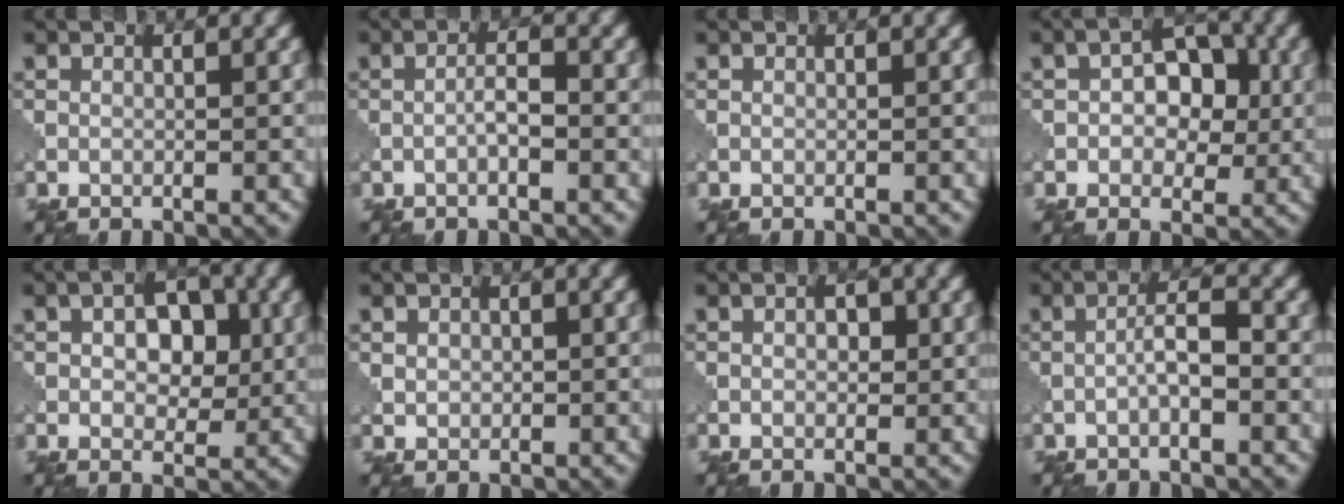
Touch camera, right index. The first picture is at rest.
{"total": 1.6, "force": [-0.6, 0.3, 1.5], "torque": [-0.028, 0.006, -0.014]}
{"total": 0.0}
{"total": 5.0, "force": [0.4, 3.4, 3.7], "torque": [-0.043, 0.004, -0.003]}
{"total": 5.1, "force": [0.8, 3.1, 4.0], "torque": [-0.057, 0.002, 0.009]}
{"total": 1.1, "force": [0.3, 1.0, 0.4], "torque": [-0.007, -0.002, 0.008]}
{"total": 1.4, "force": [0.3, 0.8, 1.1], "torque": [-0.016, 0.003, 0.003]}
{"total": 2.6, "force": [-0.7, 0.5, 2.4], "torque": [-0.045, 0.009, -0.017]}